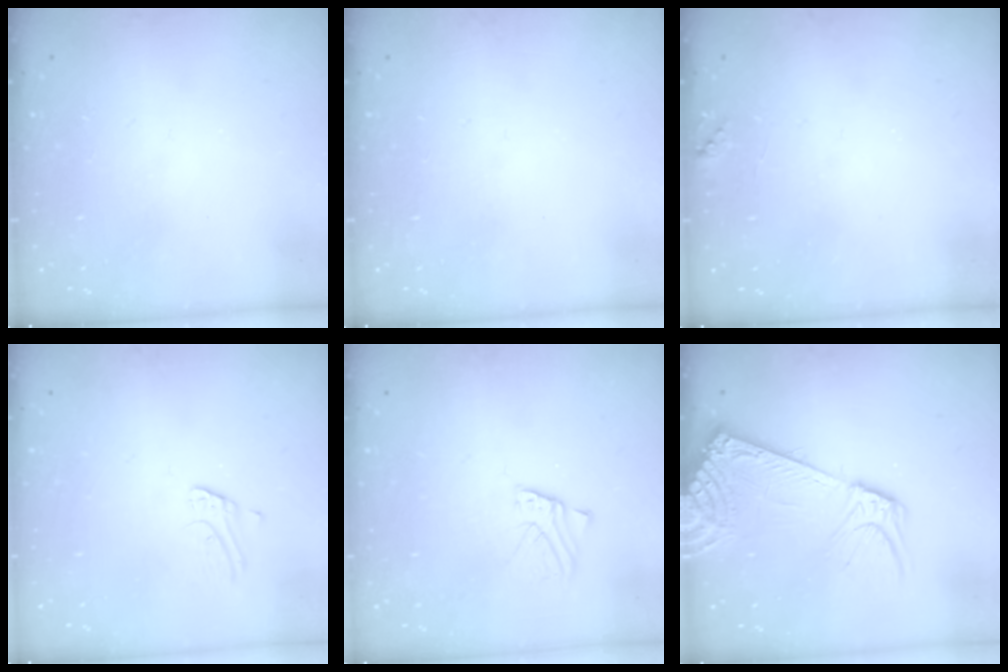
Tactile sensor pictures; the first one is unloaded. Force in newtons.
{"total": 0.0}
{"total": 4.2, "press": 4.2, "slide": 0.5}
{"total": 2.7, "press": 2.7, "slide": 0.2}
{"total": 2.4, "press": 2.4, "slide": 0.2}
{"total": 13.0, "press": 12.6, "slide": 3.1}